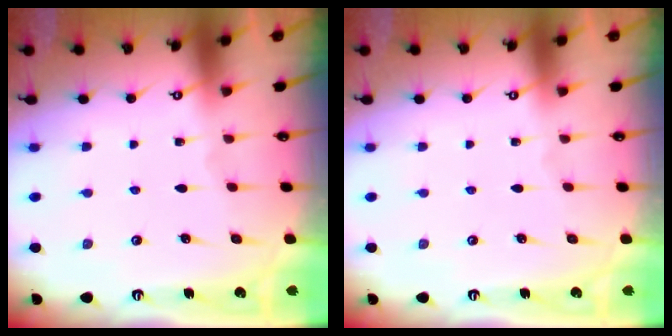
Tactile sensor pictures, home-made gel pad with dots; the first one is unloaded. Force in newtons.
{"total": 0.0}